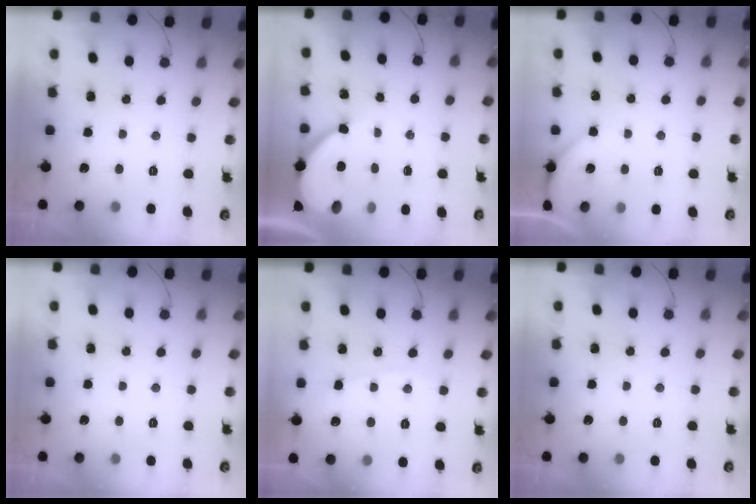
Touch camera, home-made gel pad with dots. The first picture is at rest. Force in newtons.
{"total": 9.3, "press": 9.2, "slide": 1.4}
{"total": 2.7, "press": 2.6, "slide": 0.6}
{"total": 0.0}
{"total": 4.5, "press": 4.4, "slide": 0.6}
{"total": 0.0}